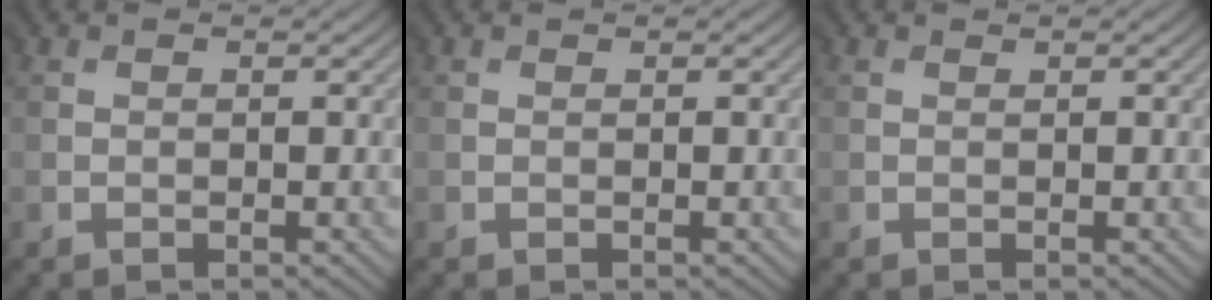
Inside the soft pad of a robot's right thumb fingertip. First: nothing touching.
{"total": 0.0}
{"total": 0.5, "force": [0.5, 0.2, 0.1], "torque": [-0.004, 0.002, 0.009]}